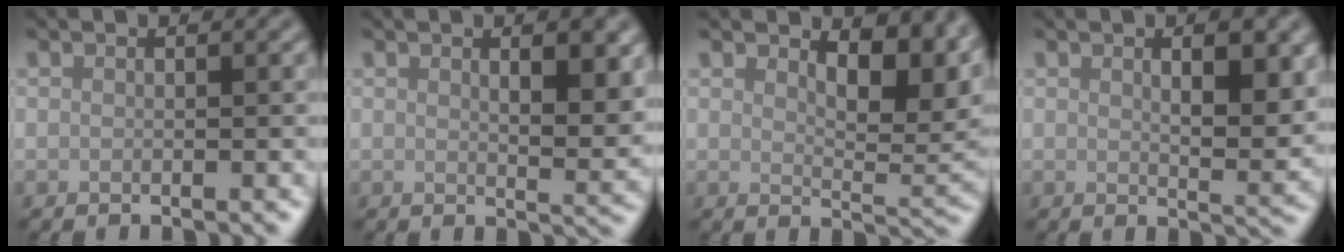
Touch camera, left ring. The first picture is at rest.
{"total": 4.6, "force": [1.8, 1.7, 3.9], "torque": [-0.051, -0.008, 0.032]}
{"total": 7.3, "force": [3.3, 3.1, 5.7], "torque": [-0.079, -0.009, 0.055]}
{"total": 4.7, "force": [1.6, 1.7, 4.0], "torque": [-0.057, -0.007, 0.029]}